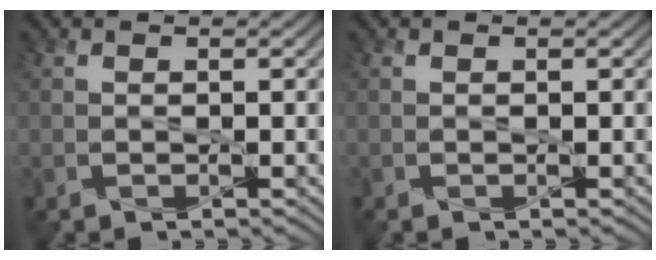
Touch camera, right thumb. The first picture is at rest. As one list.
[{"total": 0.0}]